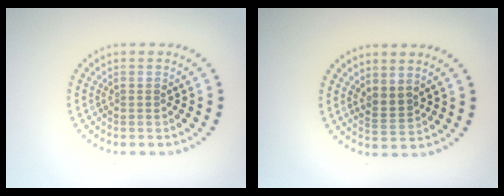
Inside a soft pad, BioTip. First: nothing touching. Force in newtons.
{"total": 1.7, "press": 1.3, "slide": 1.1}